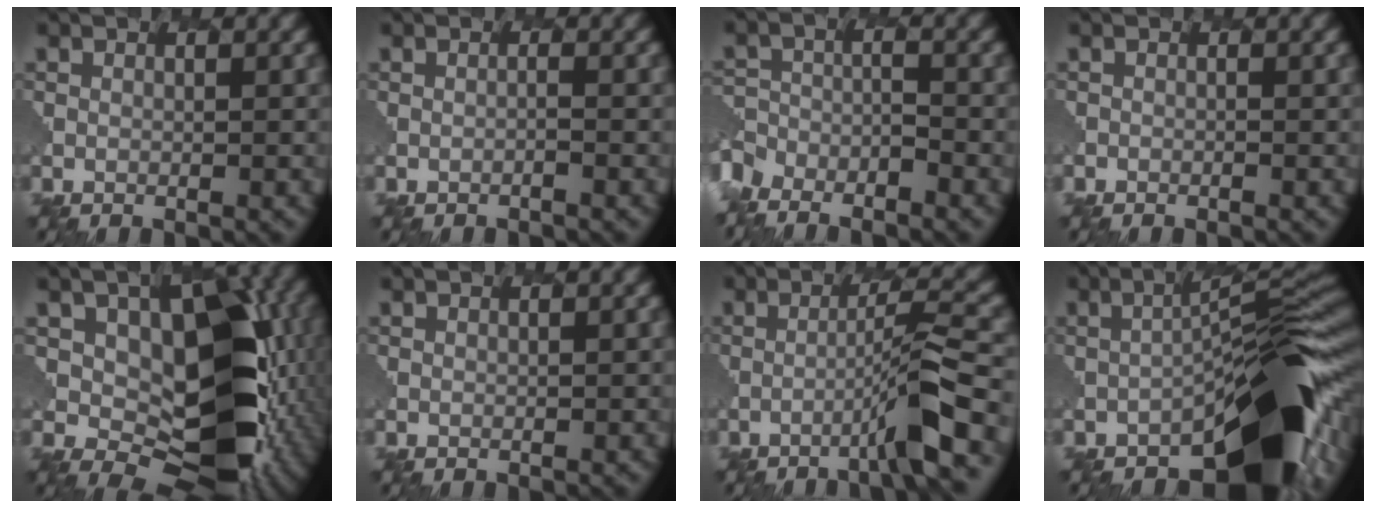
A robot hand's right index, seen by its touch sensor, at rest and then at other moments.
{"total": 1.1, "force": [-0.6, -0.4, -0.8], "torque": [-0.003, -0.008, -0.010]}
{"total": 7.9, "force": [-7.1, 3.4, 0.4], "torque": [-0.036, -0.011, -0.112]}
{"total": 1.7, "force": [-1.5, 0.2, -0.8], "torque": [-0.001, -0.009, -0.016]}
{"total": 12.3, "force": [0.7, 8.7, 8.7], "torque": [-0.162, -0.011, -0.002]}
{"total": 2.3, "force": [0.5, 1.3, 1.8], "torque": [-0.011, 0.017, -0.003]}
{"total": 3.6, "force": [-2.4, -1.1, 2.4], "torque": [-0.071, 0.018, -0.065]}
{"total": 9.9, "force": [-5.5, 3.0, 7.7], "torque": [-0.103, 0.012, -0.113]}